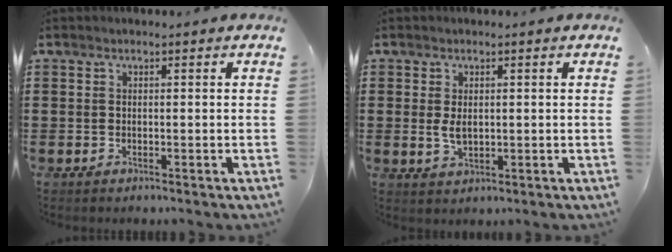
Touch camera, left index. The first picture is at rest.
{"total": 2.9, "force": [0.4, 1.6, 2.3], "torque": [-0.055, 0.002, 0.005]}